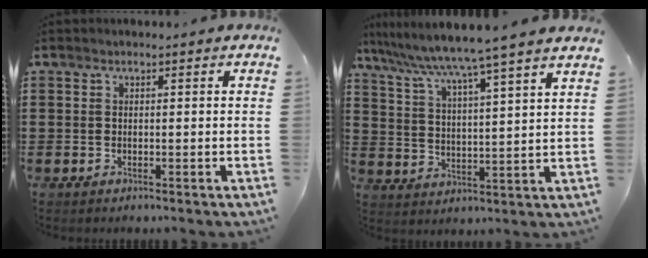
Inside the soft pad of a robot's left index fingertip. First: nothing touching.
{"total": 6.2, "force": [5.3, -1.6, 2.7], "torque": [-0.077, -0.046, 0.081]}